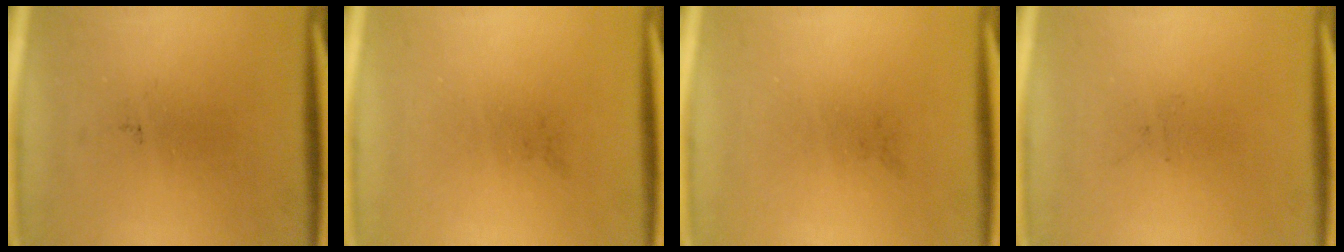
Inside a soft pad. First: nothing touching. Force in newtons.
{"total": 0.0}
{"total": 0.0}
{"total": 0.0}